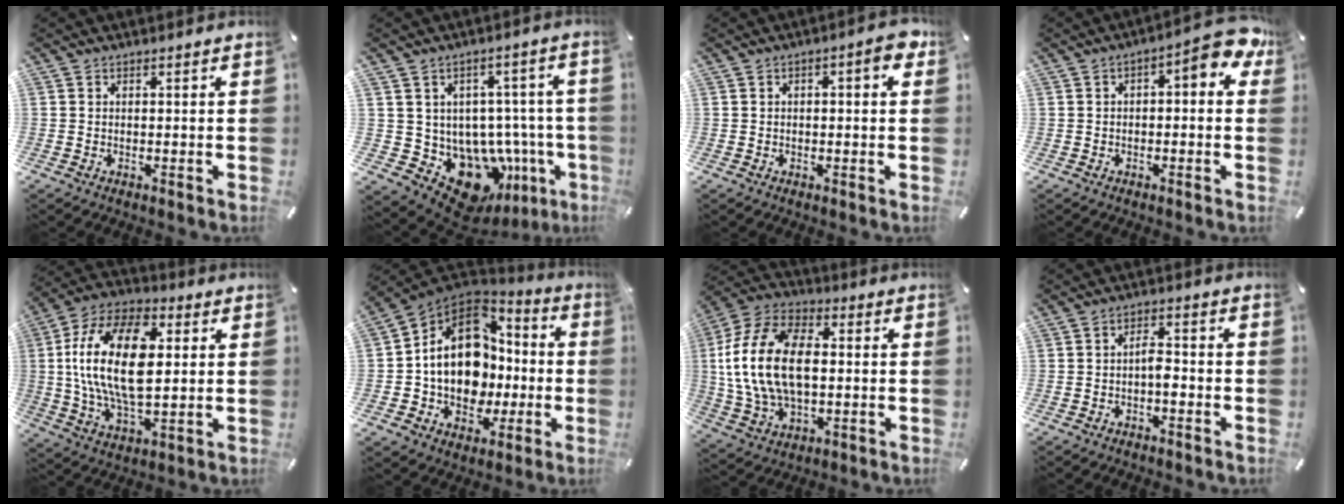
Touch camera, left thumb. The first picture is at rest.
{"total": 13.7, "force": [-5.8, 10.1, 7.1], "torque": [-0.101, 0.004, -0.072]}
{"total": 4.5, "force": [0.6, 1.7, 4.1], "torque": [-0.050, 0.001, 0.004]}
{"total": 7.6, "force": [1.5, 2.9, 6.8], "torque": [-0.094, -0.017, 0.022]}
{"total": 21.5, "force": [3.0, 12.4, 17.3], "torque": [-0.362, 0.003, 0.043]}
{"total": 16.7, "force": [-0.2, 13.9, 9.2], "torque": [-0.181, 0.003, 0.002]}
{"total": 18.6, "force": [0.2, 12.3, 13.9], "torque": [-0.317, 0.006, 0.000]}
{"total": 3.6, "force": [-1.2, 1.7, 2.9], "torque": [-0.052, 0.011, -0.023]}